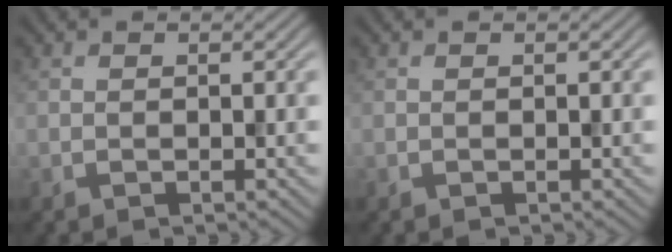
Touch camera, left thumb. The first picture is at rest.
{"total": 0.0}